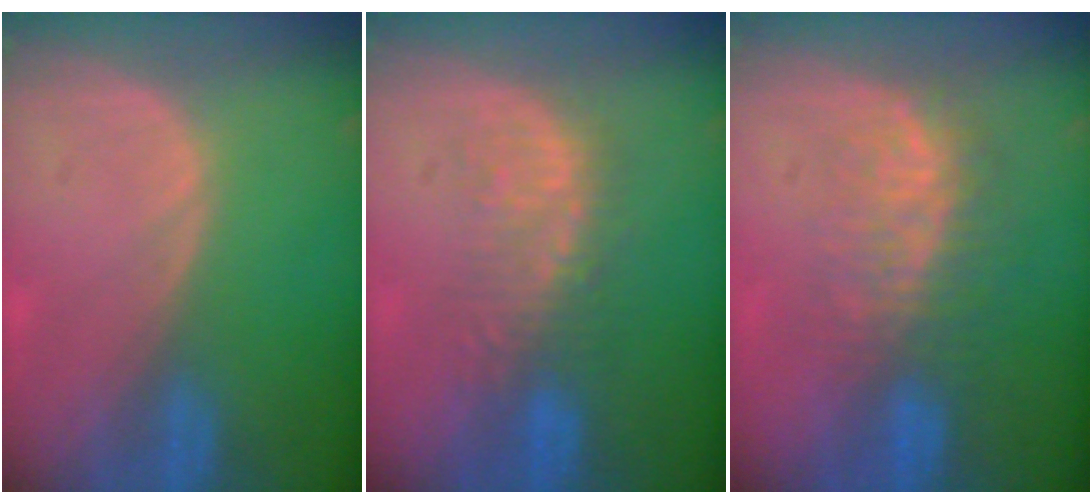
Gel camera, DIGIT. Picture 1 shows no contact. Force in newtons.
{"total": 6.0, "press": 5.8, "slide": 1.4}
{"total": 8.0, "press": 7.4, "slide": 3.0}